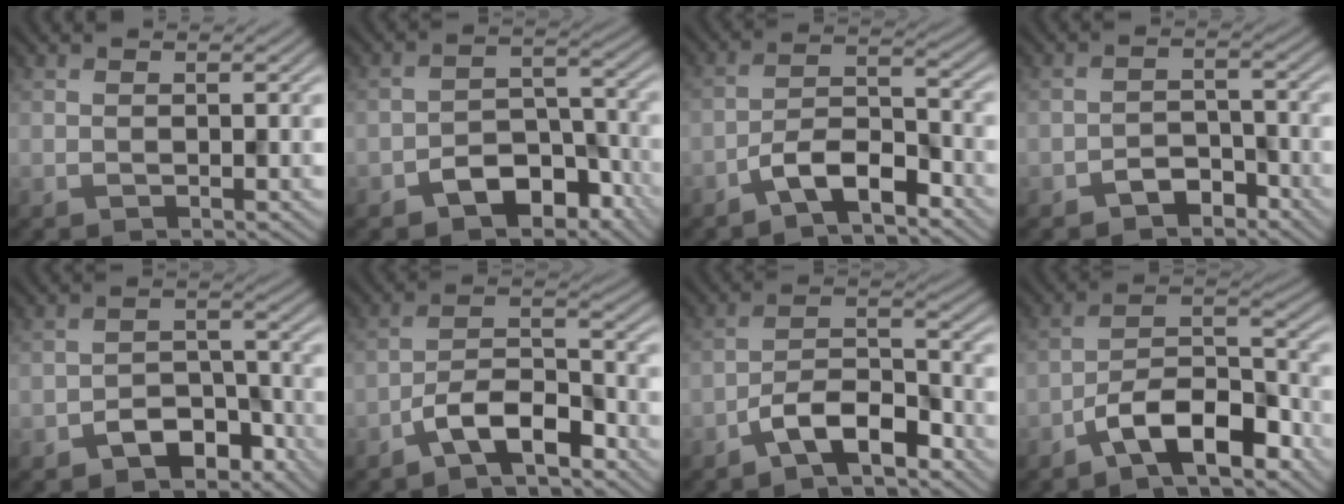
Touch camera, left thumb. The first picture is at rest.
{"total": 7.3, "force": [-4.4, 4.3, 3.9], "torque": [-0.053, -0.002, -0.080]}
{"total": 6.2, "force": [-4.2, 2.1, 4.0], "torque": [-0.075, 0.009, -0.089]}
{"total": 3.4, "force": [-2.5, 1.8, 1.4], "torque": [-0.023, 0.005, -0.051]}
{"total": 5.7, "force": [-3.7, 3.3, 2.8], "torque": [-0.039, 0.005, -0.068]}
{"total": 6.9, "force": [-4.7, 2.3, 4.5], "torque": [-0.083, 0.010, -0.099]}
{"total": 6.9, "force": [-4.7, 2.4, 4.4], "torque": [-0.081, 0.011, -0.099]}
{"total": 9.3, "force": [-6.2, 3.4, 6.0], "torque": [-0.093, 0.009, -0.128]}